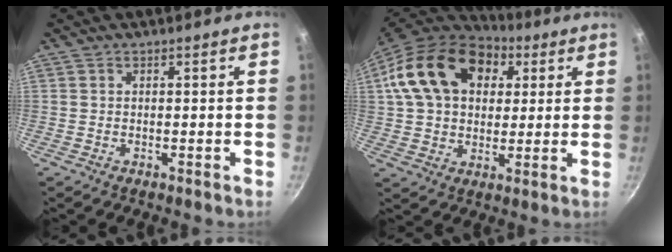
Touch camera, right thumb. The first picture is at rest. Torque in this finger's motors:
{"motor_torque": [0.81, 4.20, 0.88, -0.67, 0.21]}